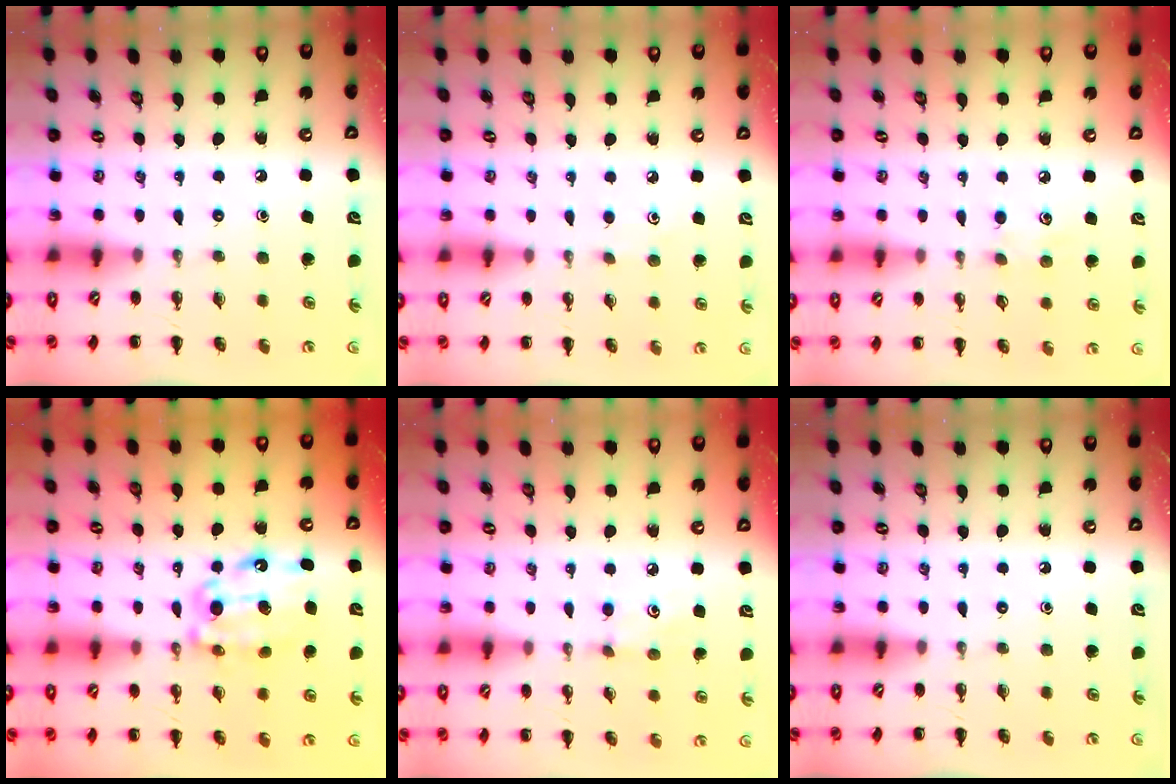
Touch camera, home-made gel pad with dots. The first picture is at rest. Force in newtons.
{"total": 2.6, "press": 2.5, "slide": 0.8}
{"total": 4.1, "press": 3.9, "slide": 1.1}
{"total": 11.5, "press": 11.5, "slide": 0.9}
{"total": 4.8, "press": 4.6, "slide": 1.2}
{"total": 0.0}